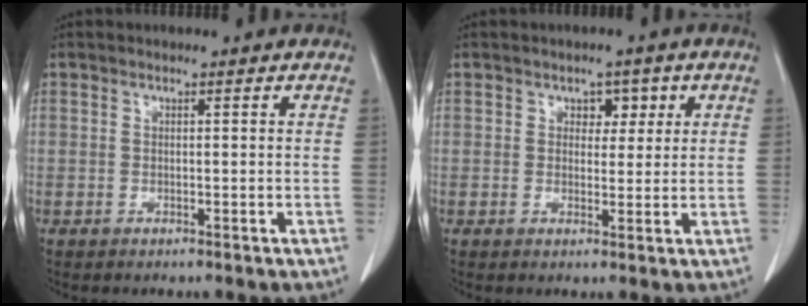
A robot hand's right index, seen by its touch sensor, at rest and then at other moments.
{"total": 3.5, "force": [1.2, 2.4, 2.2], "torque": [-0.021, 0.010, 0.015]}